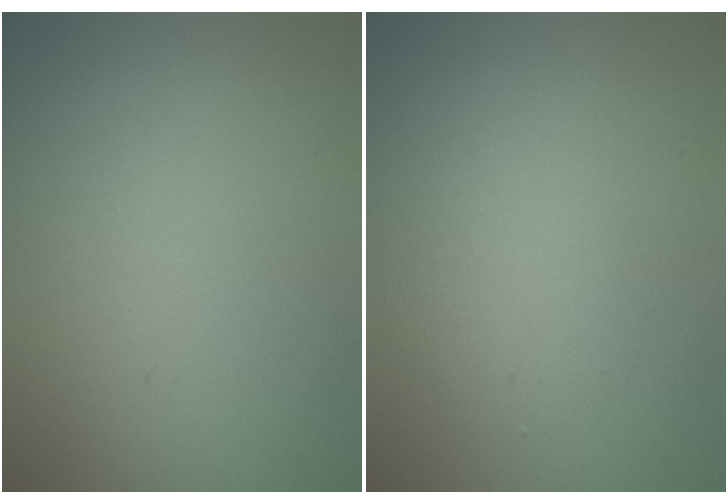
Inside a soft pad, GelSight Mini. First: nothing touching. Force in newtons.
{"total": 2.2, "press": 2.2, "slide": 0.0}